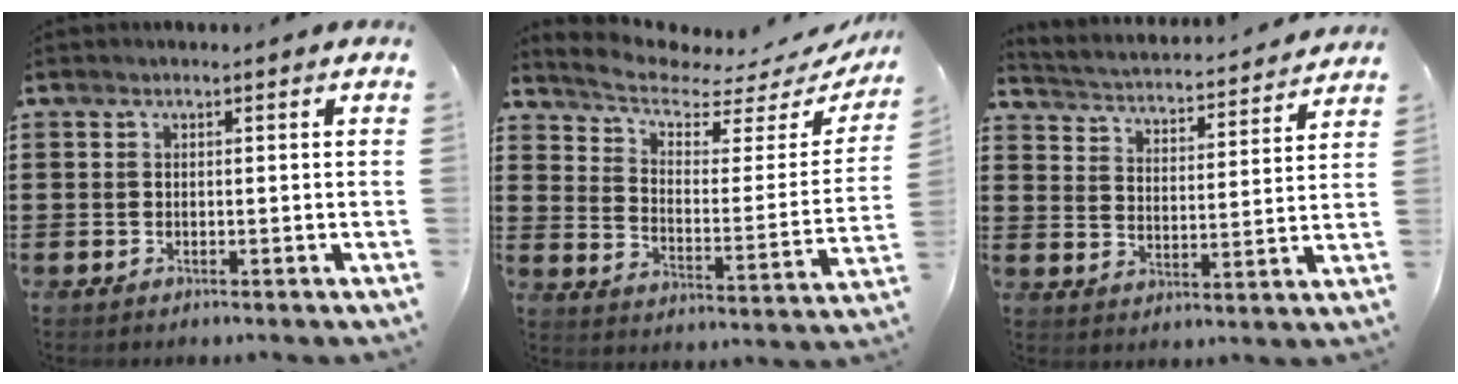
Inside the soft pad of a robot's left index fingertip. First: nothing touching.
{"total": 5.7, "force": [5.1, 1.3, 2.3], "torque": [-0.064, -0.043, 0.083]}
{"total": 2.7, "force": [2.7, -0.2, 0.0], "torque": [-0.022, -0.033, 0.035]}